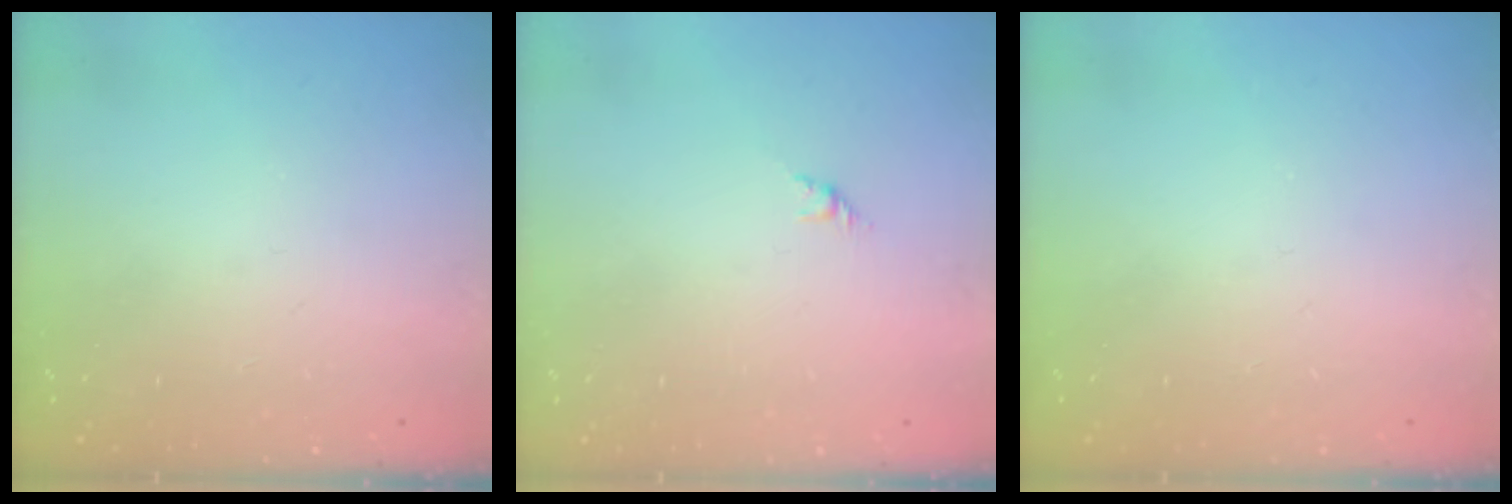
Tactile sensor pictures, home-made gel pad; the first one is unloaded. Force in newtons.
{"total": 1.6, "press": 1.5, "slide": 0.7}
{"total": 0.0}